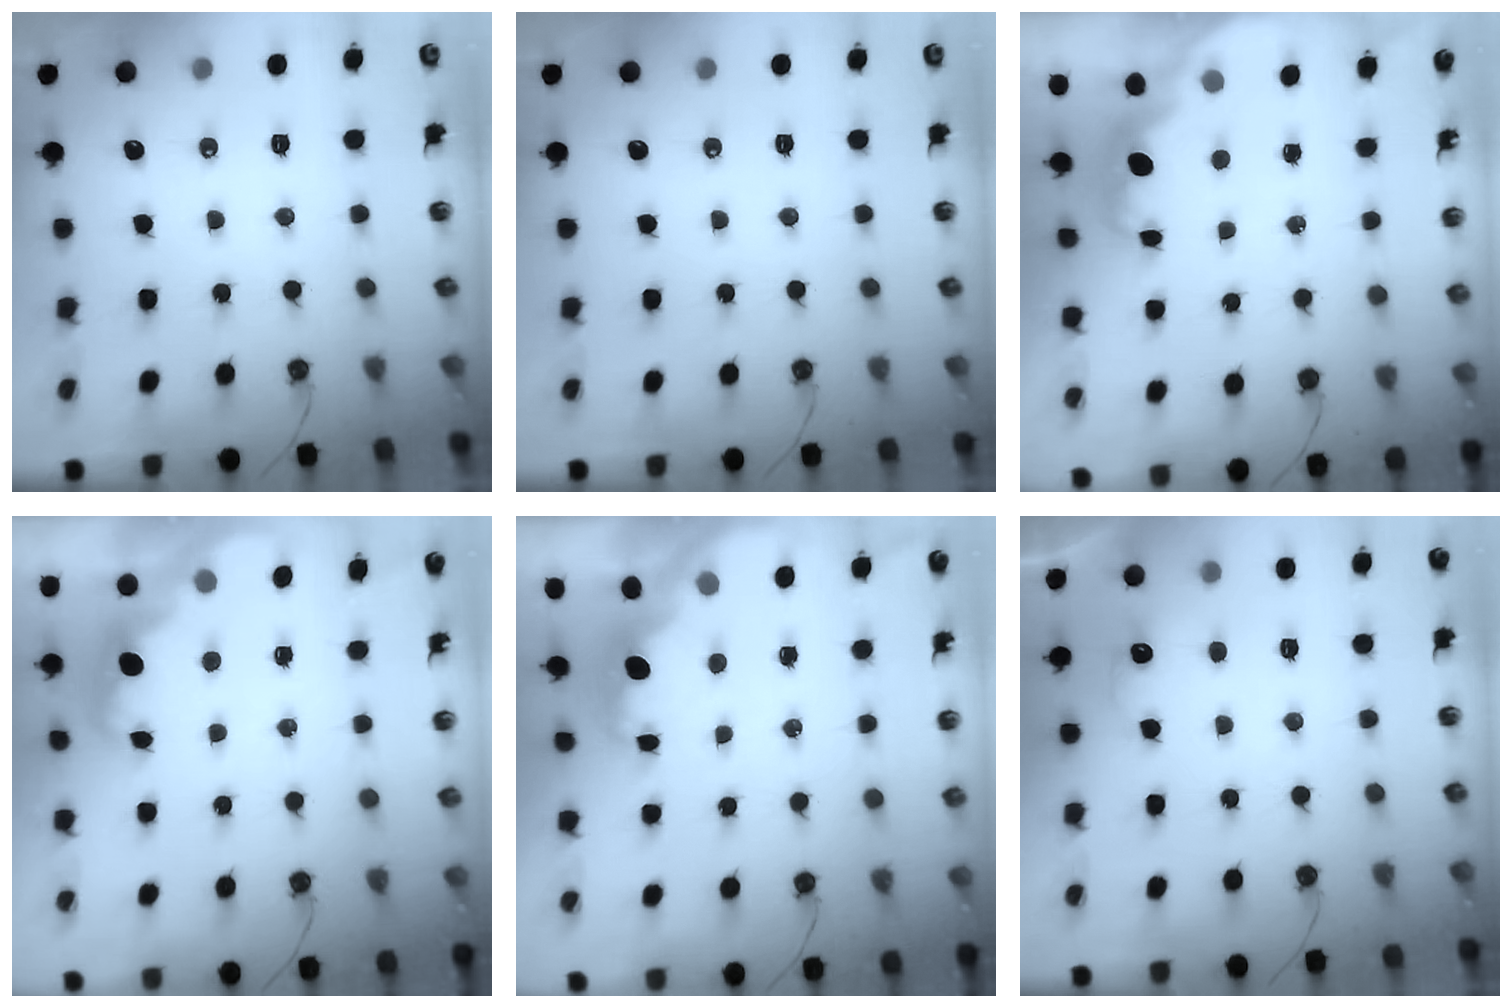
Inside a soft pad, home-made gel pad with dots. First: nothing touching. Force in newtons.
{"total": 0.0}
{"total": 1.7, "press": 1.5, "slide": 0.7}
{"total": 2.3, "press": 2.2, "slide": 0.5}
{"total": 1.9, "press": 1.8, "slide": 0.6}
{"total": 5.2, "press": 5.0, "slide": 1.2}